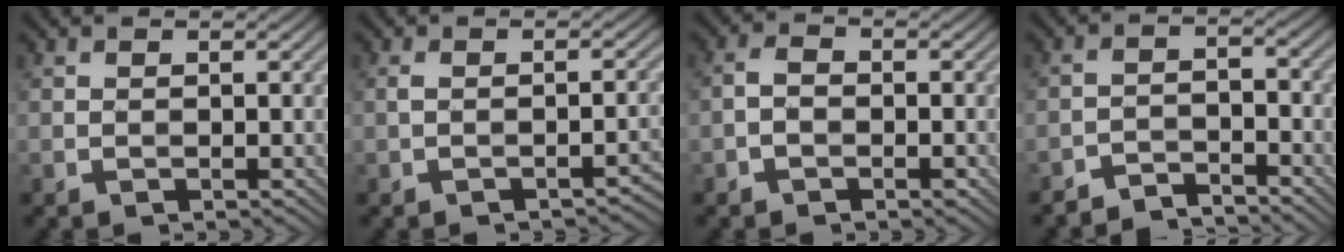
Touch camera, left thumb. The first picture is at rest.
{"total": 2.9, "force": [-1.6, 0.8, 2.3], "torque": [-0.037, 0.004, -0.027]}
{"total": 2.3, "force": [-1.0, 1.5, 1.5], "torque": [-0.018, 0.007, -0.027]}
{"total": 4.1, "force": [-3.9, 0.8, 1.0], "torque": [-0.015, 0.006, -0.078]}